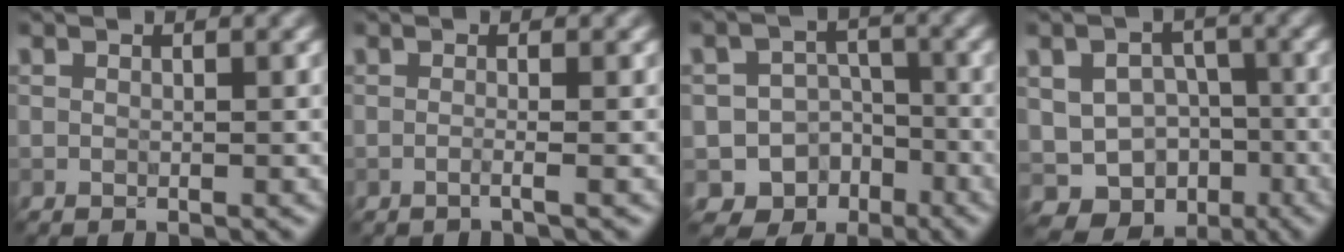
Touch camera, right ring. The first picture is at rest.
{"total": 1.2, "force": [-0.4, 0.3, 1.1], "torque": [-0.013, -0.006, -0.018]}
{"total": 8.4, "force": [-4.7, 6.9, 1.1], "torque": [0.006, -0.015, -0.084]}
{"total": 8.4, "force": [-3.4, 6.9, 3.4], "torque": [-0.028, -0.007, -0.052]}